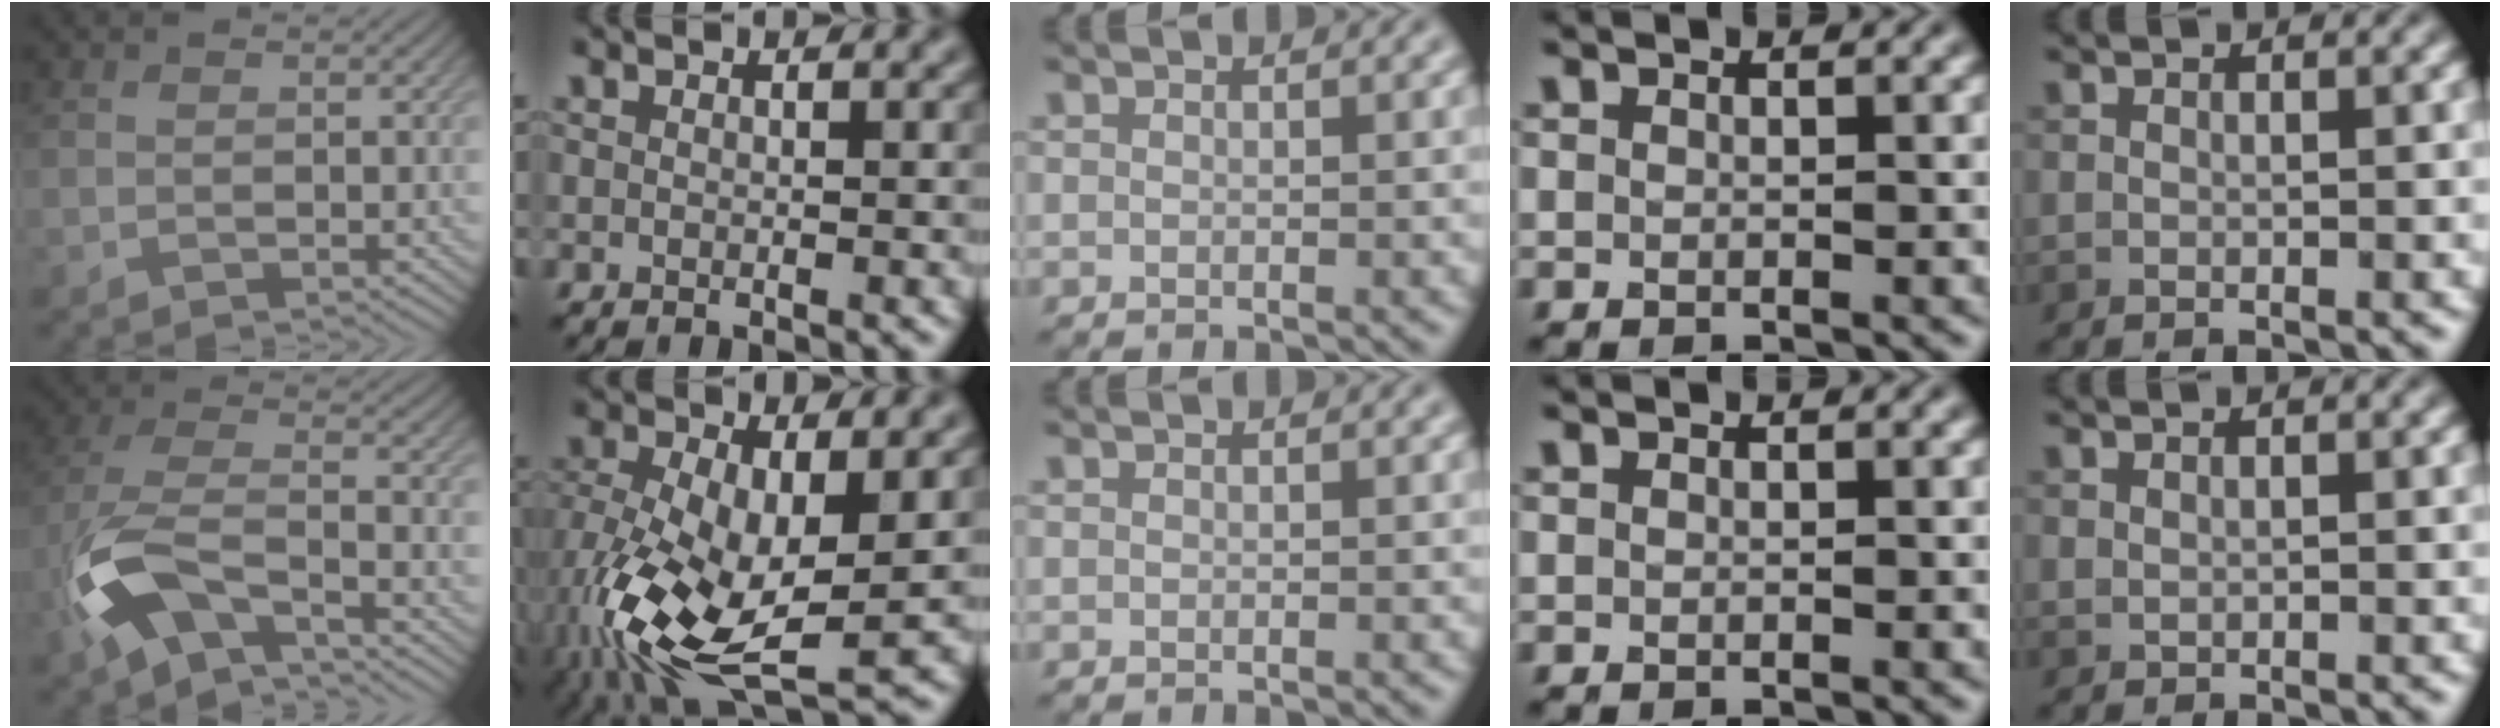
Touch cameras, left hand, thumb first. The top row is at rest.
{"thumb": {"total": 11.1, "force": [-5.2, 4.2, 8.9], "torque": [-0.201, -0.005, -0.116]}, "index": {"total": 13.2, "force": [-3.9, 5.9, 11.1], "torque": [-0.243, -0.028, -0.068]}}